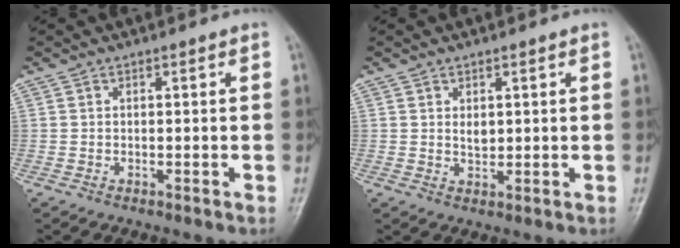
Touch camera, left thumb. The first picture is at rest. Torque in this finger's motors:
{"motor_torque": [0.21, -0.07, 0.64, 0.08, 0.00]}